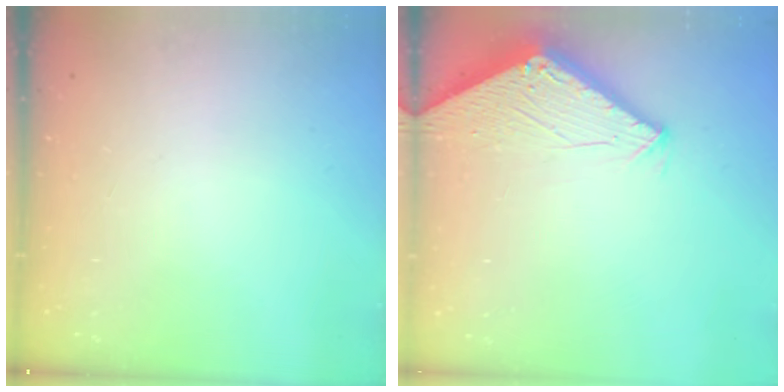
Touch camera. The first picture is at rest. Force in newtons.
{"total": 2.8, "press": 2.8, "slide": 0.2}